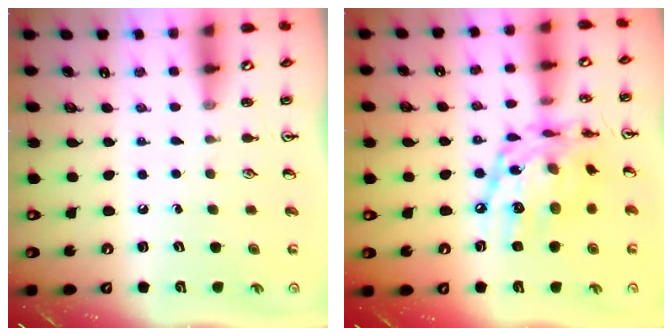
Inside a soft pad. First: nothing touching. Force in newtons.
{"total": 16.7, "press": 16.6, "slide": 1.4}